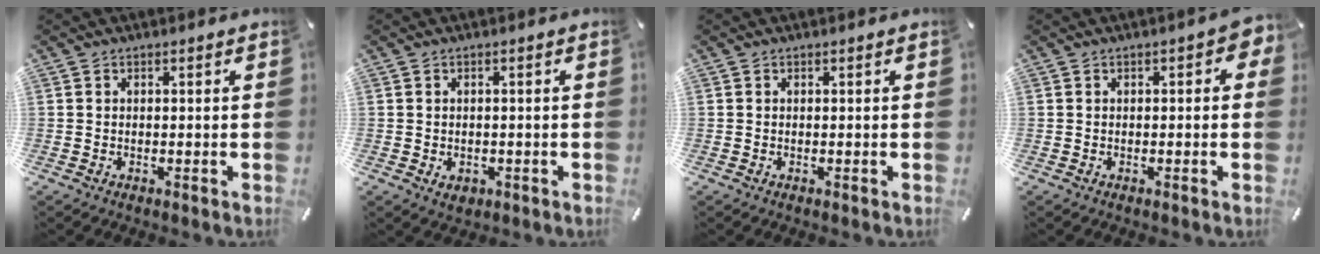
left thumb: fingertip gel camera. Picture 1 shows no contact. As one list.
[{"total": 2.0, "force": [-0.7, 1.7, 0.8], "torque": [-0.014, 0.004, -0.014]}, {"total": 0.0}, {"total": 2.5, "force": [-0.1, 1.2, 2.2], "torque": [-0.025, 0.000, -0.006]}]